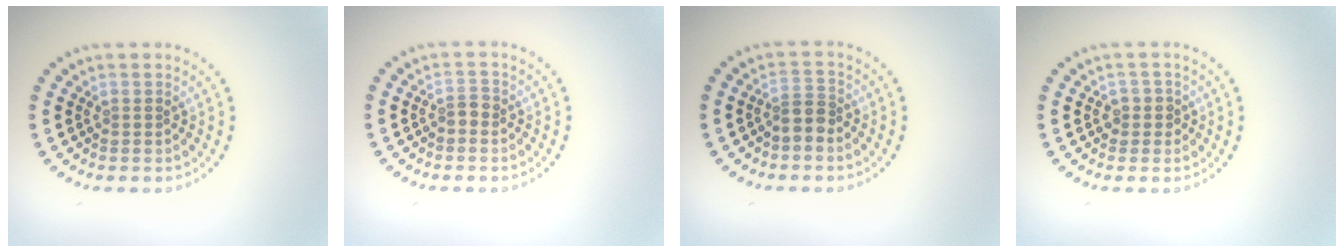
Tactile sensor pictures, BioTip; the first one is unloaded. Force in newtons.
{"total": 1.1, "press": 0.9, "slide": 0.5}
{"total": 2.1, "press": 1.6, "slide": 1.4}
{"total": 1.5, "press": 1.2, "slide": 0.9}